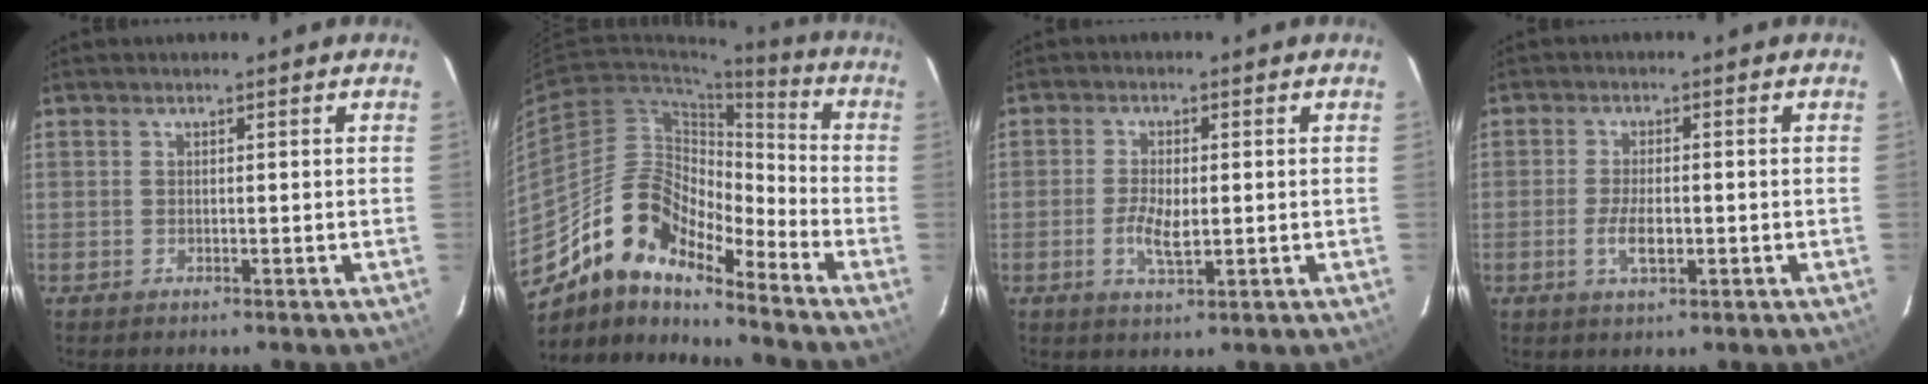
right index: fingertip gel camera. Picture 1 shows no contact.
{"total": 15.3, "force": [-12.1, 5.5, 7.6], "torque": [-0.128, 0.012, -0.237]}
{"total": 4.7, "force": [-0.9, 1.9, 4.2], "torque": [-0.084, -0.007, -0.017]}
{"total": 4.3, "force": [-1.3, 1.5, 3.8], "torque": [-0.079, -0.006, -0.022]}